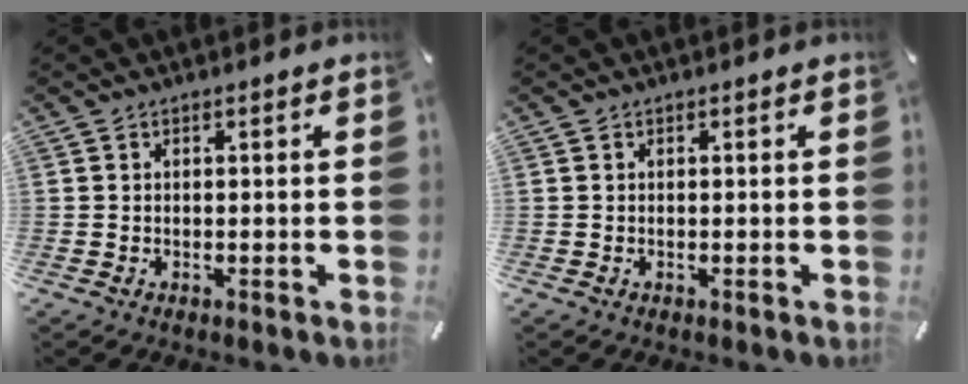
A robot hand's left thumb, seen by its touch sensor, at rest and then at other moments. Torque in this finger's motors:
{"motor_torque": [-0.14, -0.14, 0.00, 0.00, 0.00]}